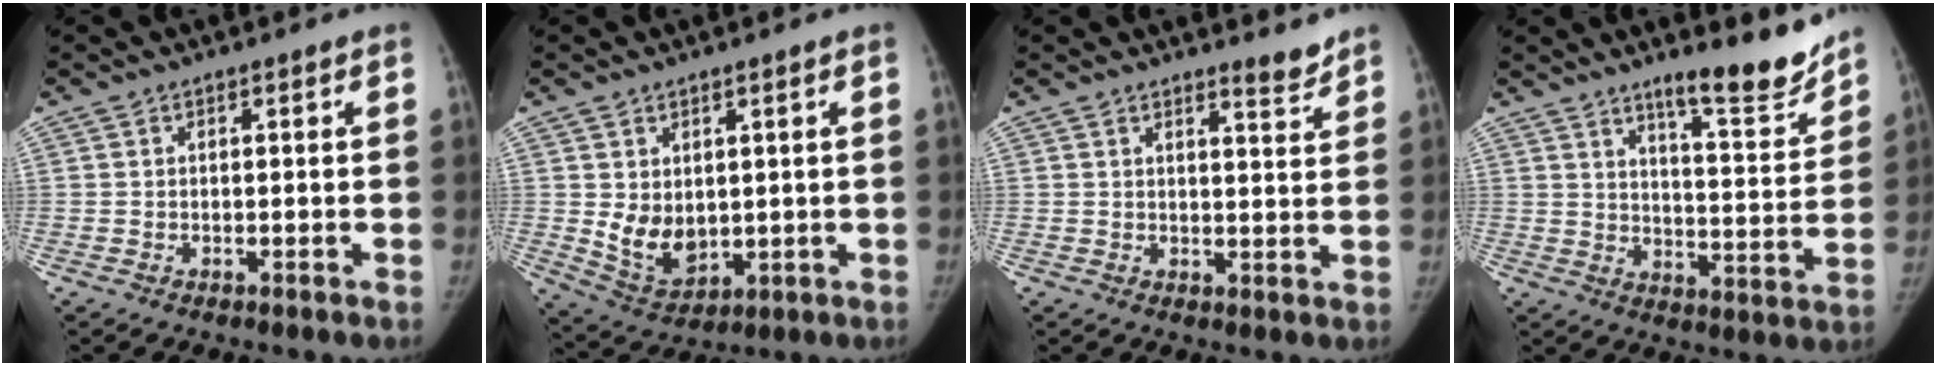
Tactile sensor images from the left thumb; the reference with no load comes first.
{"total": 7.7, "force": [1.0, 5.5, 5.2], "torque": [-0.068, -0.023, 0.043]}
{"total": 3.3, "force": [3.0, 0.3, 1.2], "torque": [-0.009, -0.032, 0.044]}
{"total": 12.9, "force": [10.5, 2.0, 7.3], "torque": [-0.076, -0.081, 0.159]}